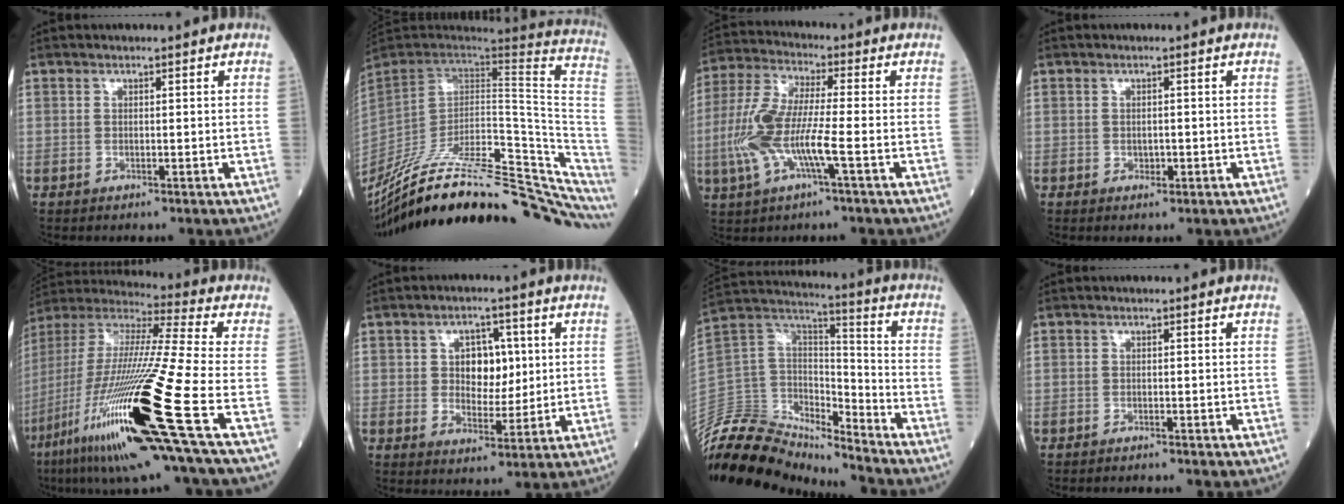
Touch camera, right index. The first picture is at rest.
{"total": 32.0, "force": [-24.8, 7.0, 19.1], "torque": [-0.224, -0.010, -0.363]}
{"total": 11.1, "force": [-2.7, 1.6, 10.6], "torque": [-0.241, 0.006, -0.057]}
{"total": 1.0, "force": [-0.3, 0.8, 0.6], "torque": [-0.010, 0.000, -0.002]}
{"total": 29.1, "force": [-11.3, 0.5, 26.9], "torque": [-0.519, -0.065, -0.211]}
{"total": 6.1, "force": [1.3, 3.9, 4.5], "torque": [-0.064, 0.012, 0.025]}
{"total": 22.3, "force": [-20.8, 5.9, 5.8], "torque": [-0.153, 0.041, -0.362]}
{"total": 1.6, "force": [-1.6, 0.1, 0.4], "torque": [-0.007, -0.002, -0.020]}